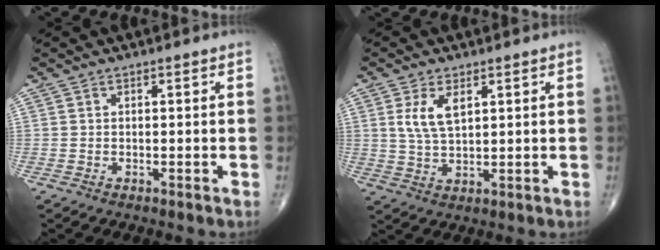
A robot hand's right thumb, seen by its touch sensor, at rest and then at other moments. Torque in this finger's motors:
{"motor_torque": [0.73, 0.72, 0.61, -0.10, 0.01]}